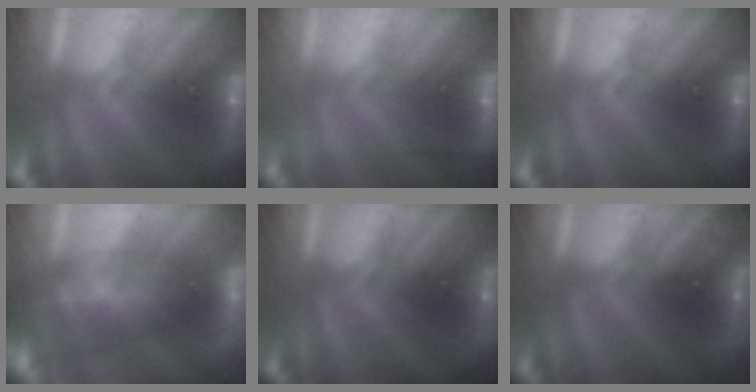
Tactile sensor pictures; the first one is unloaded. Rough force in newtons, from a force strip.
{"total": 2.4}
{"total": 0.0}
{"total": 7.5}
{"total": 2.7}
{"total": 2.4}